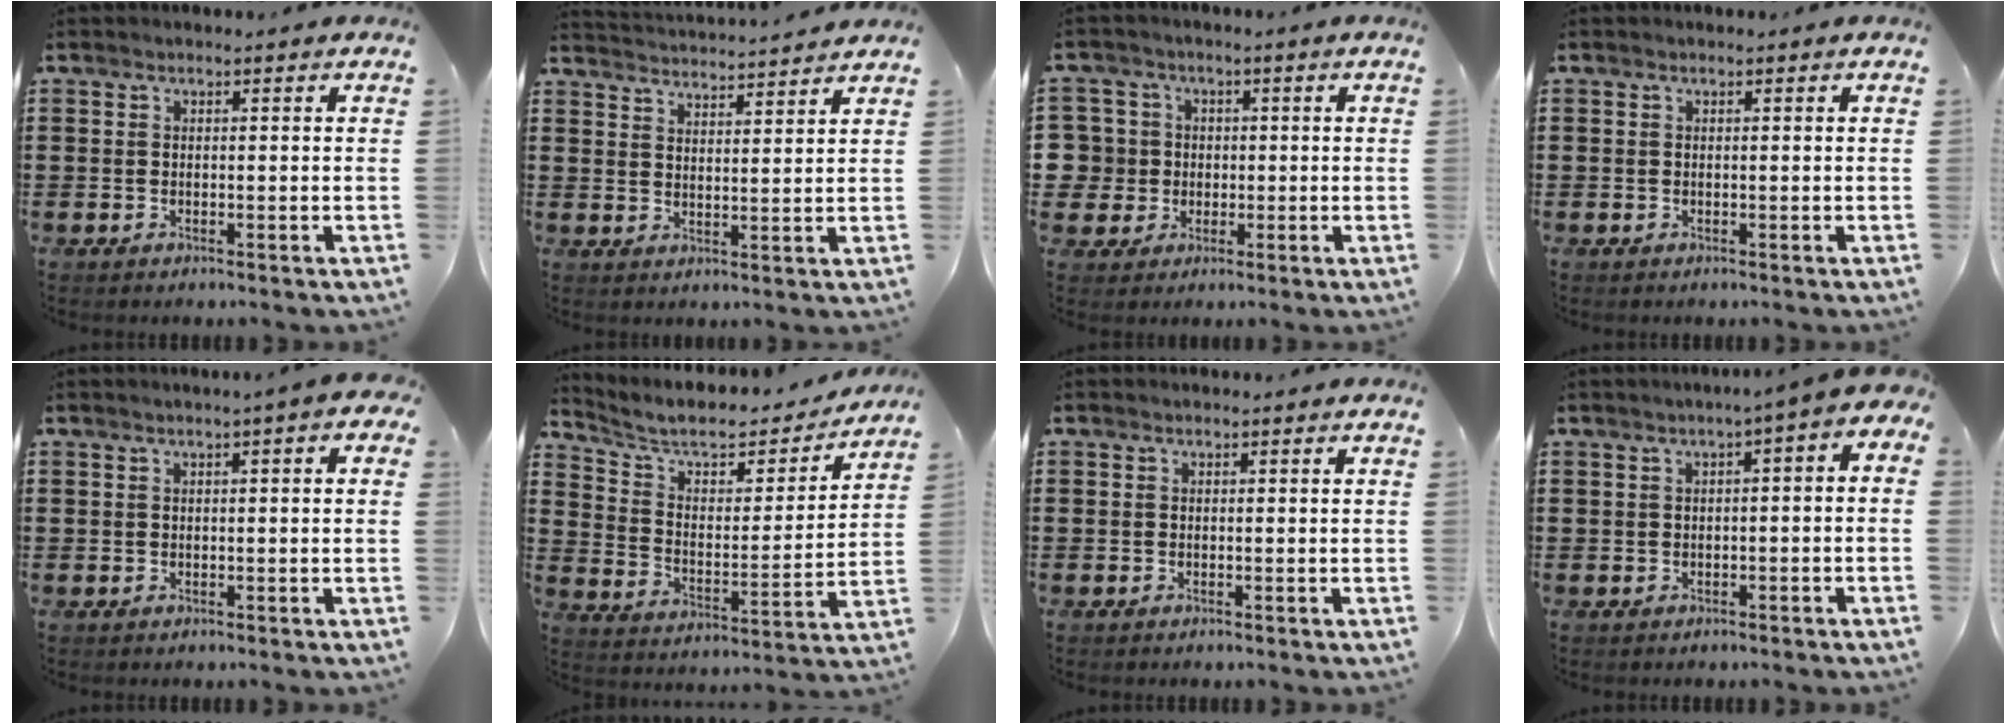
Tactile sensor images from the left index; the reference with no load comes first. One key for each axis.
{"total": 3.4, "fx": 3.3, "fy": -0.6, "fz": -0.2, "tx": -0.008, "ty": -0.023, "tz": 0.057}
{"total": 5.1, "fx": -0.1, "fy": 5.0, "fz": 0.4, "tx": -0.045, "ty": 0.007, "tz": -0.006}
{"total": 0.0}
{"total": 1.3, "fx": 0.3, "fy": 0.1, "fz": 1.3, "tx": -0.023, "ty": -0.002, "tz": 0.005}
{"total": 6.8, "fx": 5.9, "fy": 2.2, "fz": 2.7, "tx": -0.083, "ty": -0.035, "tz": 0.097}
{"total": 0.0}
{"total": 2.0, "fx": -1.0, "fy": 0.5, "fz": 1.6, "tx": -0.032, "ty": 0.003, "tz": -0.025}